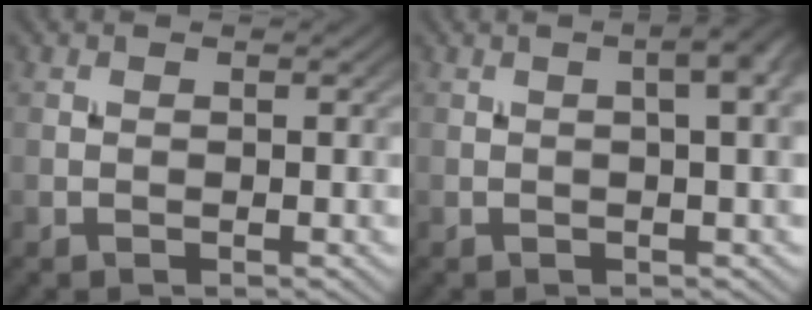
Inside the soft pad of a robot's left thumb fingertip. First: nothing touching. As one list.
[{"total": 4.6, "force": [1.0, 1.0, 4.4], "torque": [-0.060, 0.020, 0.007]}]